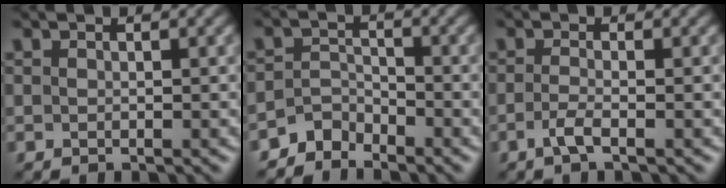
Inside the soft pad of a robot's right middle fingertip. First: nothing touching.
{"total": 2.5, "force": [-2.3, 0.9, 0.2], "torque": [-0.001, 0.010, -0.051]}
{"total": 1.7, "force": [-0.8, 0.5, 1.5], "torque": [-0.031, -0.001, -0.022]}